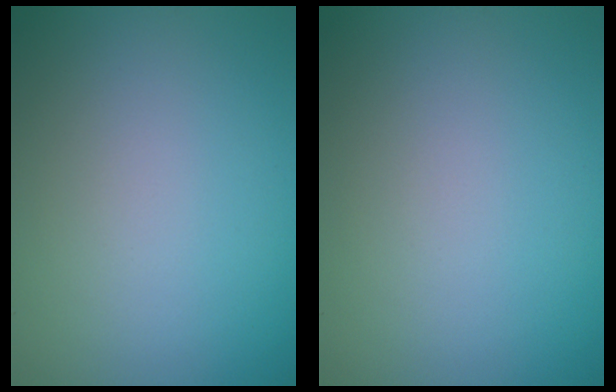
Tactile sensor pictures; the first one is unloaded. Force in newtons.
{"total": 0.0}